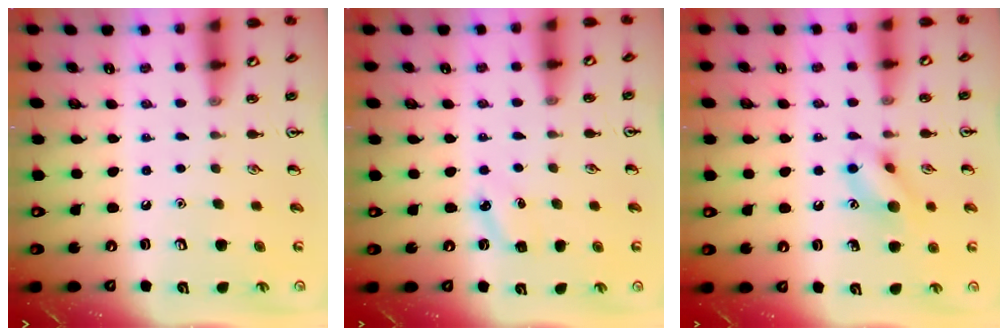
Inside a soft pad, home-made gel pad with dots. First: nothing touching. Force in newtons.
{"total": 3.5, "press": 3.4, "slide": 1.1}
{"total": 9.9, "press": 9.9, "slide": 0.7}